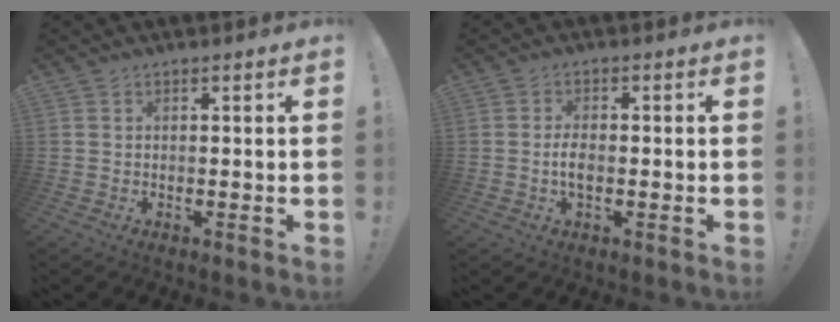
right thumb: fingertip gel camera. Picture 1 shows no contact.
{"total": 3.7, "force": [-0.9, 1.8, 3.1], "torque": [-0.062, -0.002, -0.020]}